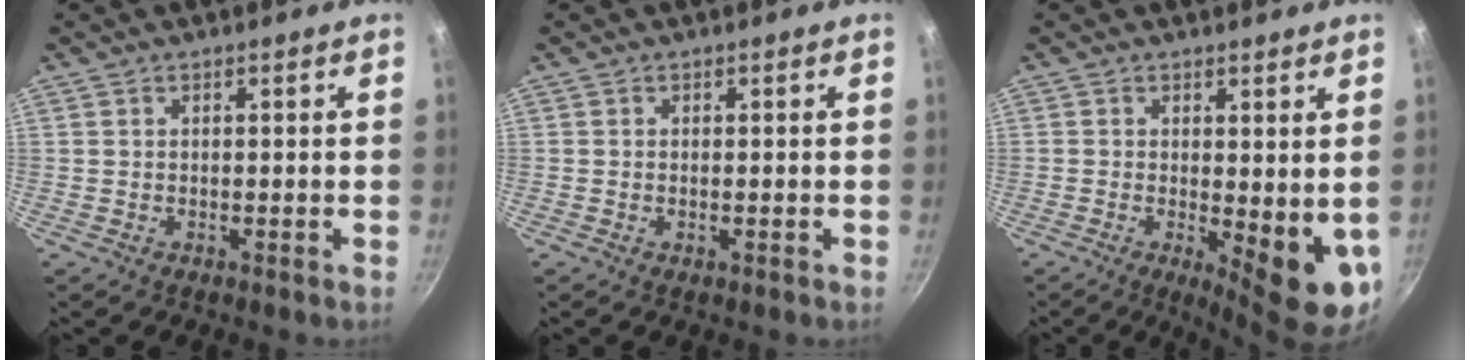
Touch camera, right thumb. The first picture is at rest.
{"total": 0.7, "force": [-0.1, 0.3, 0.6], "torque": [-0.010, 0.001, -0.003]}
{"total": 9.1, "force": [-0.4, 3.1, 8.5], "torque": [-0.102, -0.018, 0.003]}